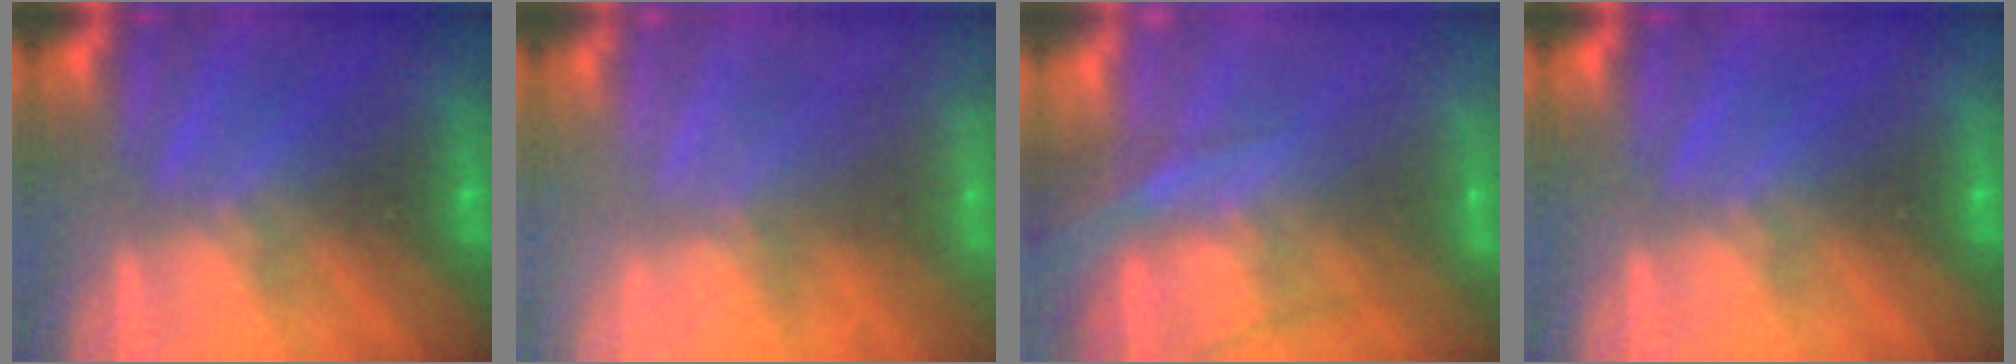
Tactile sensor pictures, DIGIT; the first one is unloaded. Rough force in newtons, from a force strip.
{"total": 2.1}
{"total": 7.6}
{"total": 0.0}